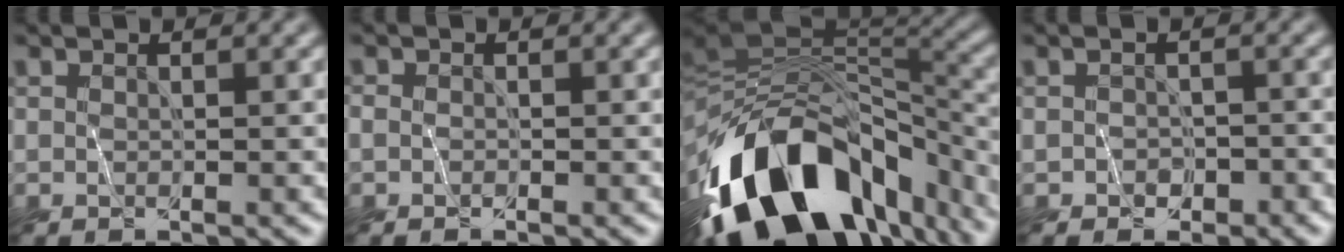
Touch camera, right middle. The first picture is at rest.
{"total": 1.1, "force": [-0.5, 0.8, 0.6], "torque": [-0.005, -0.002, -0.012]}
{"total": 15.4, "force": [-8.7, 8.0, 9.9], "torque": [-0.186, -0.015, -0.131]}
{"total": 1.7, "force": [-1.3, 0.9, 0.6], "torque": [-0.005, -0.006, -0.026]}